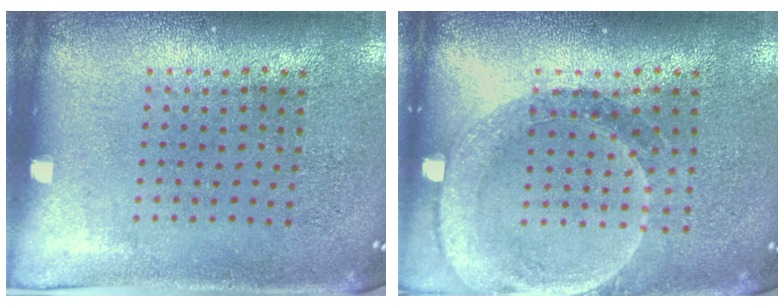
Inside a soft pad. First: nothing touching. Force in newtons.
{"total": 1.5, "press": 1.4, "slide": 0.5}